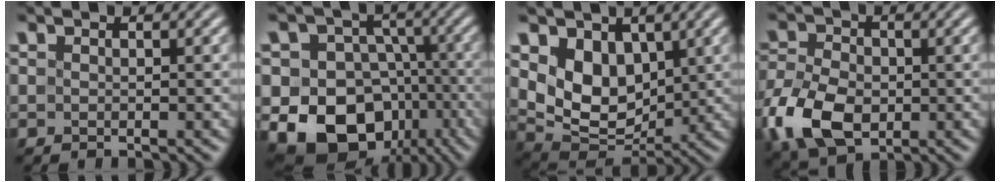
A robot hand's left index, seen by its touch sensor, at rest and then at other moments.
{"total": 14.3, "force": [-5.4, 11.5, 6.4], "torque": [-0.087, -0.015, -0.105]}
{"total": 6.6, "force": [2.1, 4.7, 4.1], "torque": [-0.081, -0.018, 0.036]}
{"total": 8.5, "force": [-2.5, 5.7, 5.7], "torque": [-0.138, -0.009, -0.063]}